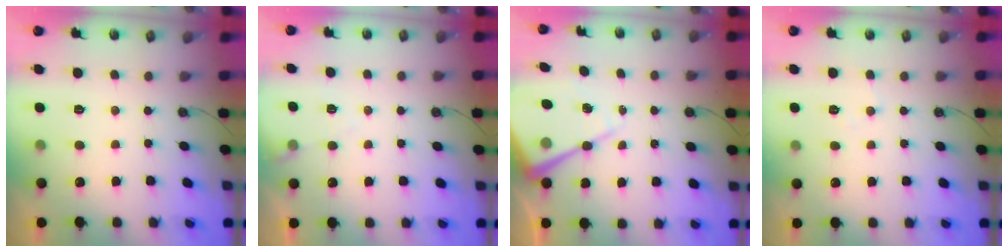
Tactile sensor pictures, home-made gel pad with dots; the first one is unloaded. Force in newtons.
{"total": 5.3, "press": 5.3, "slide": 0.7}
{"total": 12.6, "press": 12.5, "slide": 1.1}
{"total": 5.2, "press": 5.2, "slide": 0.8}